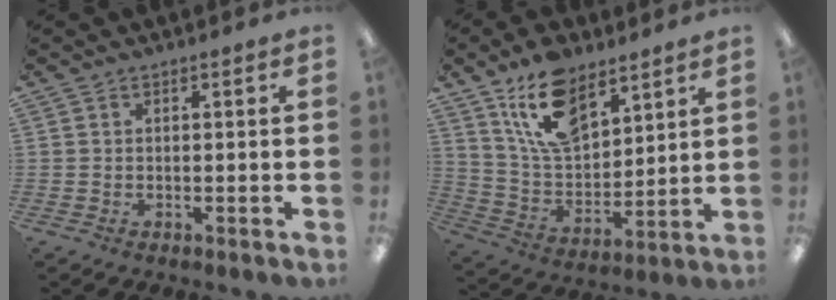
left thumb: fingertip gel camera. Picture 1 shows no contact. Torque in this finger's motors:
{"motor_torque": [2.11, 1.64, 1.67, -1.10, 0.12]}